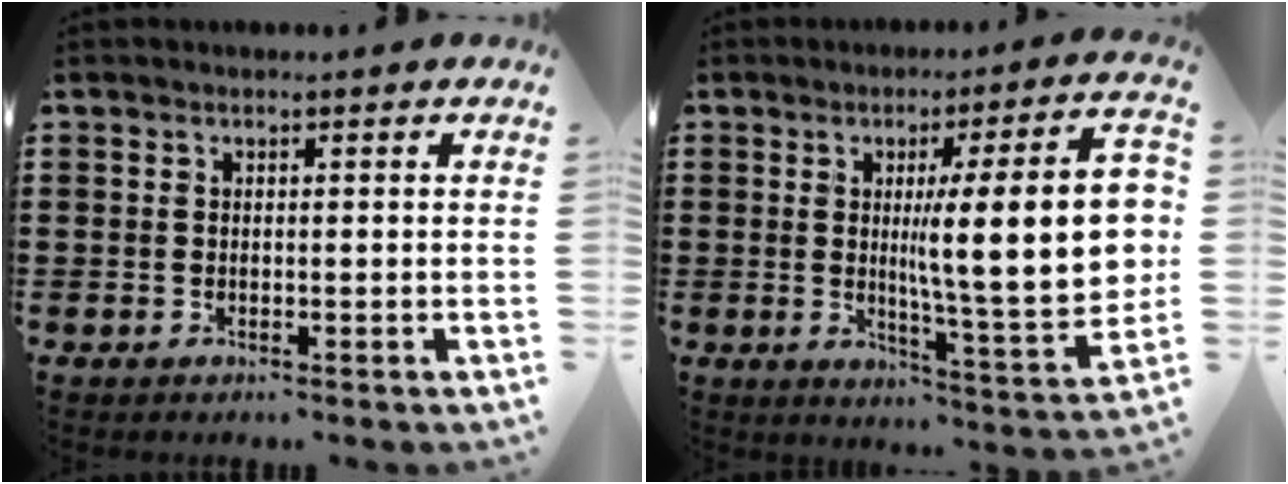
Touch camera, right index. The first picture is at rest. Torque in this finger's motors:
{"motor_torque": [2.14, 0.00, 1.05, 0.21]}